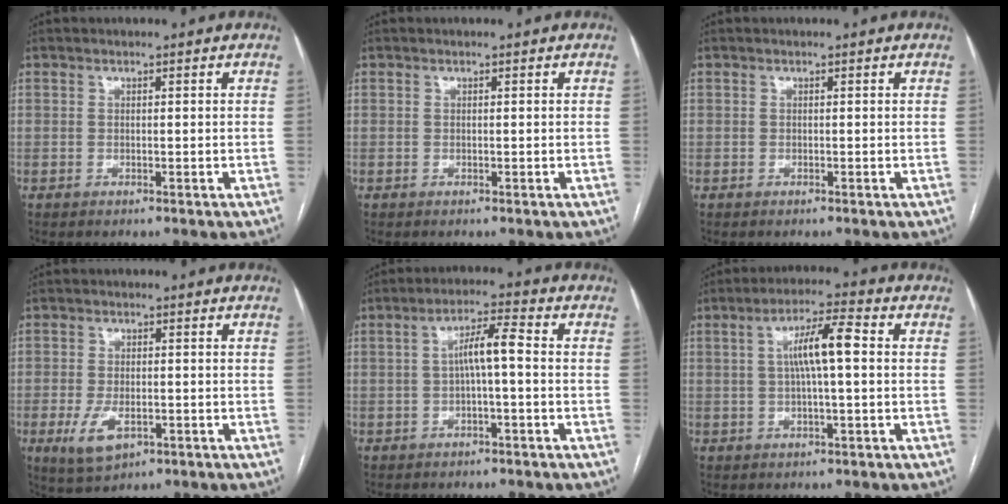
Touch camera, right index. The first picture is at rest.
{"total": 0.0}
{"total": 0.0}
{"total": 5.8, "force": [-2.3, 3.0, 4.4], "torque": [-0.091, -0.008, -0.032]}
{"total": 5.3, "force": [-0.2, 0.6, 5.2], "torque": [-0.089, 0.020, -0.003]}
{"total": 7.2, "force": [0.8, 0.8, 7.1], "torque": [-0.130, 0.019, 0.012]}